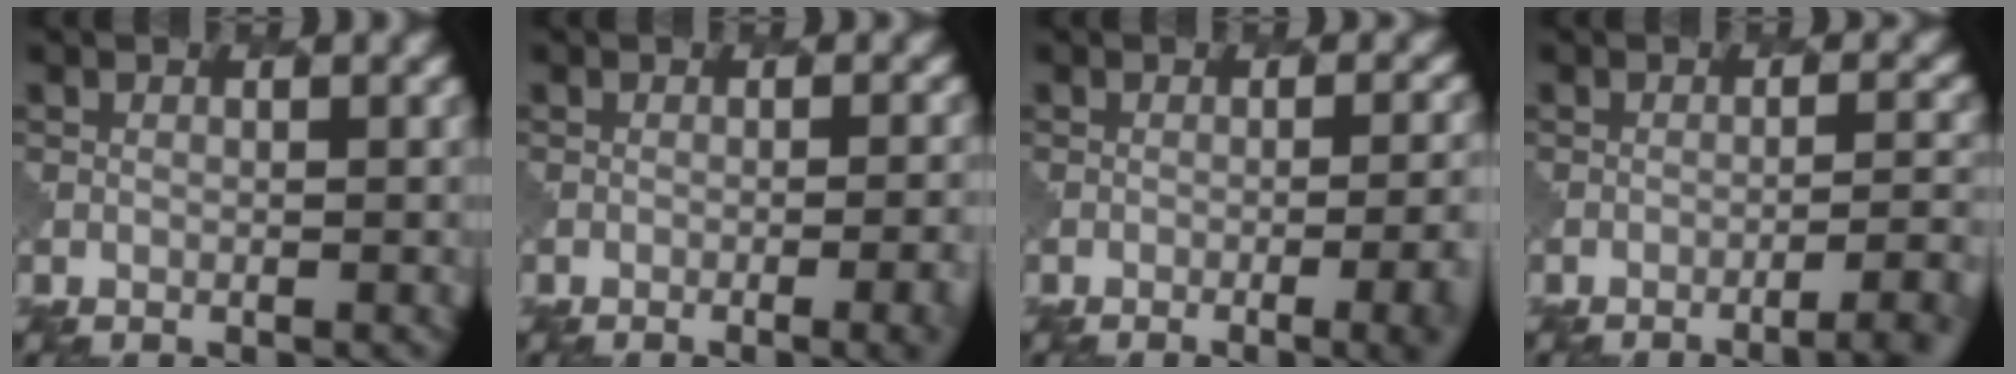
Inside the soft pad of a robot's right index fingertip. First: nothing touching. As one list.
[{"total": 6.2, "force": [-2.5, 2.6, 5.0], "torque": [-0.028, 0.011, -0.025]}, {"total": 8.7, "force": [-3.2, 3.9, 7.1], "torque": [-0.039, 0.004, -0.029]}, {"total": 4.1, "force": [-2.7, 0.9, 3.0], "torque": [-0.039, 0.006, -0.045]}]